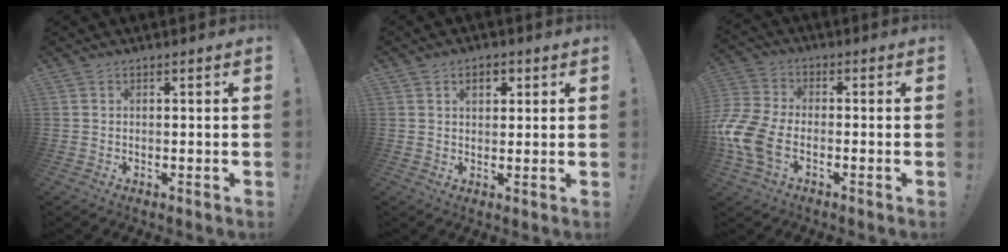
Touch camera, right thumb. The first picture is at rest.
{"total": 4.0, "force": [1.6, 2.6, 2.6], "torque": [-0.031, 0.001, 0.023]}
{"total": 12.9, "force": [-4.9, 8.1, 8.8], "torque": [-0.197, 0.024, -0.086]}